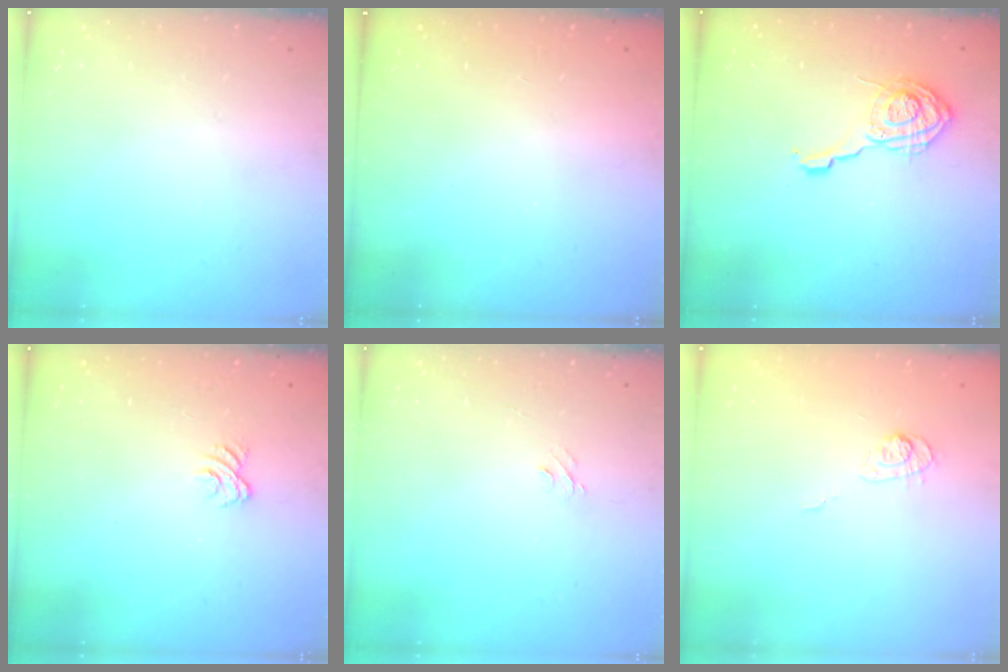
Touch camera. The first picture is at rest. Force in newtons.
{"total": 2.5, "press": 2.4, "slide": 0.8}
{"total": 10.8, "press": 10.7, "slide": 0.7}
{"total": 4.5, "press": 4.2, "slide": 1.4}
{"total": 3.6, "press": 3.6, "slide": 0.3}
{"total": 3.5, "press": 3.1, "slide": 1.7}